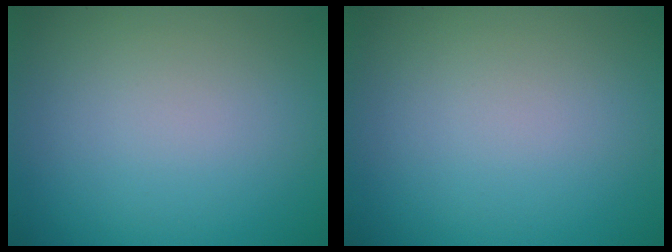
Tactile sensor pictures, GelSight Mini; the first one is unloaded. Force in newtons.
{"total": 0.0}